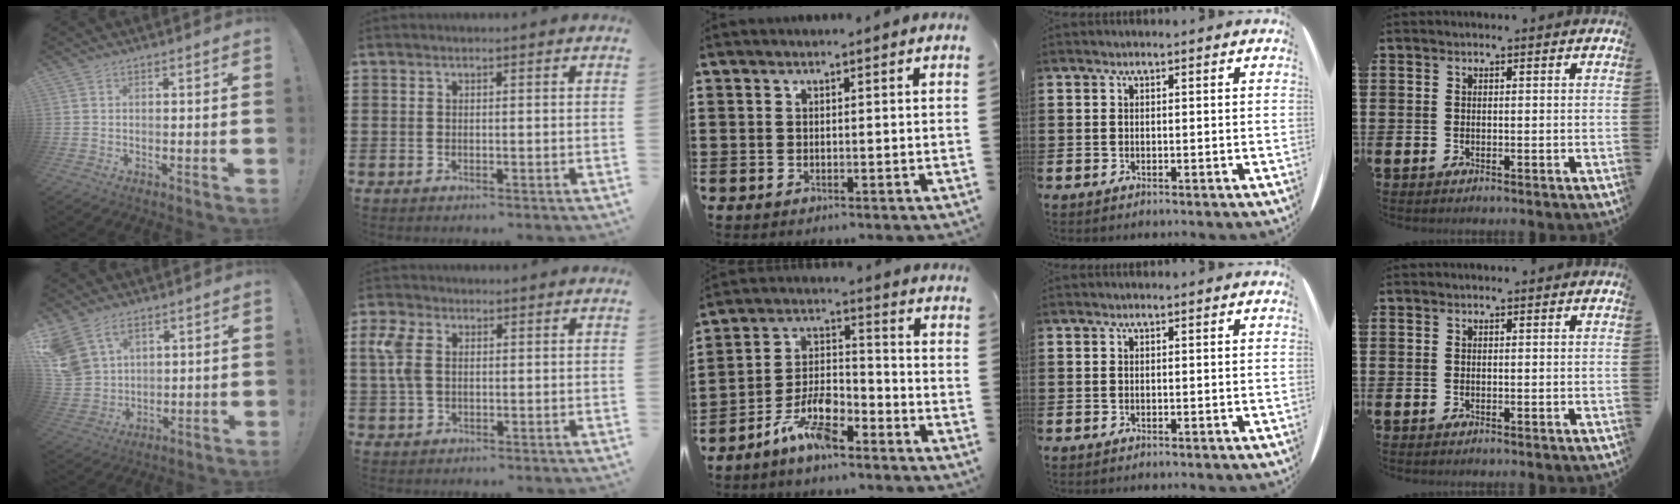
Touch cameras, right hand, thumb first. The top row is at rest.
{"thumb": {"total": 10.8, "force": [6.3, 7.6, 4.4], "torque": [-0.097, -0.038, 0.131]}, "index": {"total": 4.8, "force": [1.1, 3.0, 3.6], "torque": [-0.101, 0.003, 0.013]}, "middle": {"total": 8.4, "force": [-6.2, 2.7, 5.1], "torque": [-0.111, 0.006, -0.117]}}